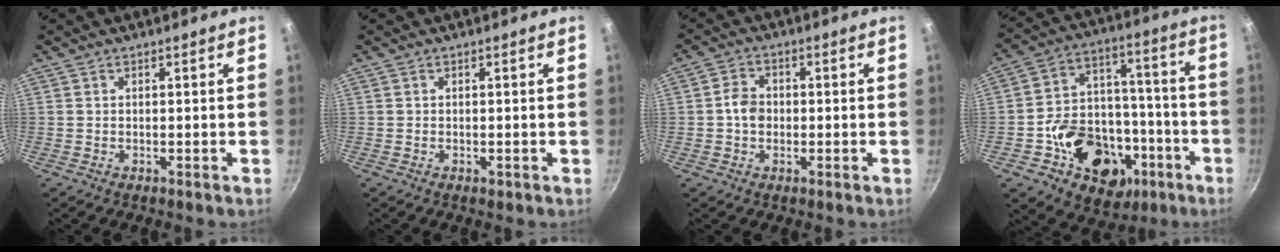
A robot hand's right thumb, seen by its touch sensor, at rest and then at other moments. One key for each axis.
{"total": 0.5, "fx": -0.2, "fy": 0.4, "fz": 0.3, "tx": -0.003, "ty": -0.001, "tz": -0.003}
{"total": 4.2, "fx": -0.4, "fy": 3.4, "fz": 2.4, "tx": -0.026, "ty": 0.016, "tz": -0.012}
{"total": 22.0, "fx": -8.1, "fy": 16.4, "fz": 12.2, "tx": -0.158, "ty": 0.065, "tz": -0.111}